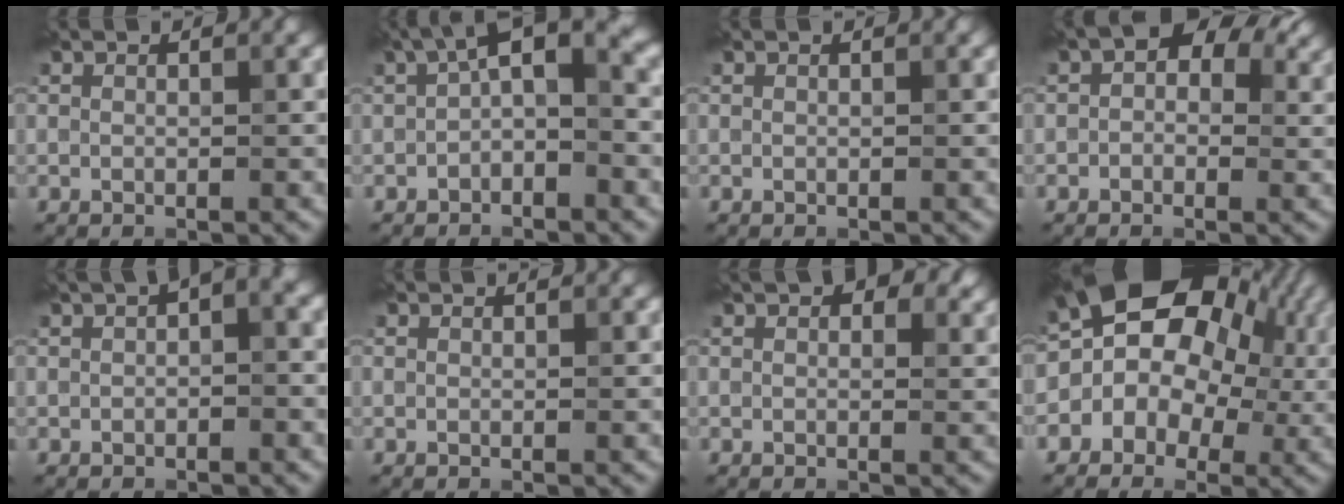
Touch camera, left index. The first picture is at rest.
{"total": 4.8, "force": [-0.1, 1.8, 4.5], "torque": [-0.067, 0.021, -0.012]}
{"total": 0.0}
{"total": 4.7, "force": [1.0, 3.2, 3.2], "torque": [-0.024, 0.013, -0.007]}
{"total": 2.8, "force": [0.6, 1.0, 2.5], "torque": [-0.028, 0.015, 0.005]}
{"total": 0.0}
{"total": 3.4, "force": [1.7, 1.7, 2.4], "torque": [-0.033, 0.001, 0.026]}
{"total": 16.2, "force": [3.2, 12.0, 10.3], "torque": [-0.148, 0.044, 0.035]}